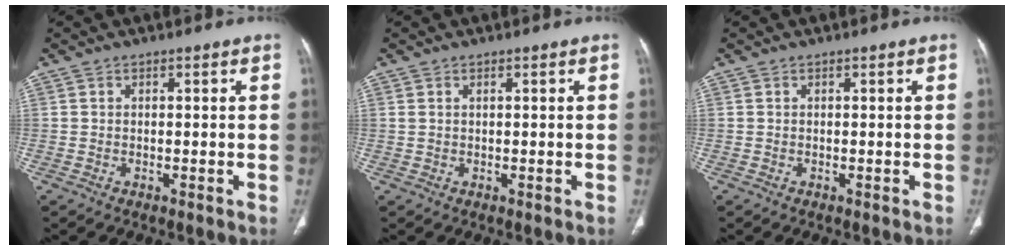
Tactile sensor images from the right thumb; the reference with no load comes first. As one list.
[{"total": 0.7, "force": [0.3, 0.3, 0.5], "torque": [-0.014, 0.010, 0.011]}, {"total": 0.0}]